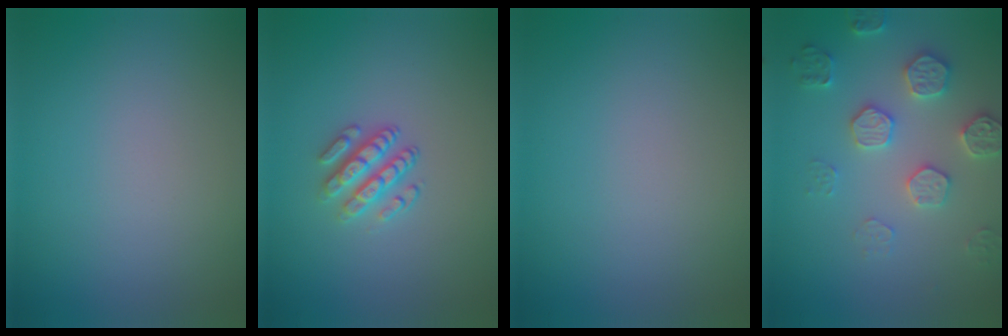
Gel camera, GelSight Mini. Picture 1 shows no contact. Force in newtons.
{"total": 2.9, "press": 2.5, "slide": 1.5}
{"total": 0.0}
{"total": 4.0, "press": 3.9, "slide": 0.9}